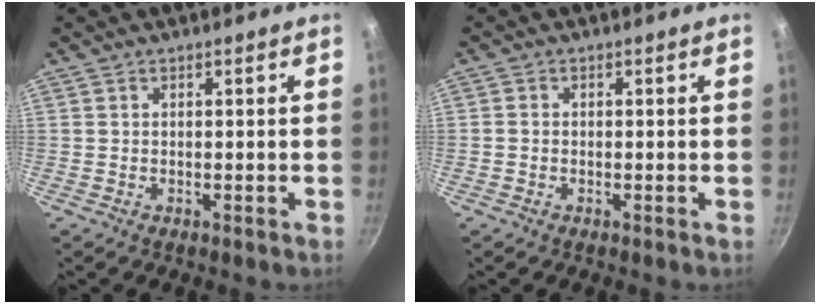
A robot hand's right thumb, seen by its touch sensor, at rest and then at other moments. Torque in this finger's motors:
{"motor_torque": [-0.04, -0.28, -0.62, -0.02, -0.02]}